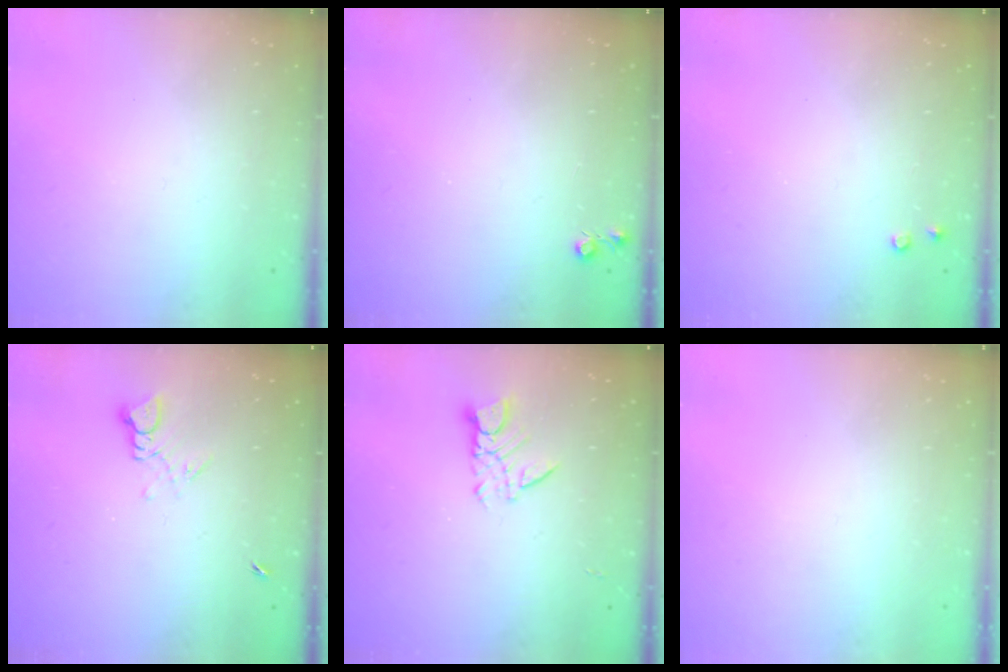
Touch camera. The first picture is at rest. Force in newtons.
{"total": 3.9, "press": 3.9, "slide": 0.6}
{"total": 2.8, "press": 2.8, "slide": 0.5}
{"total": 4.4, "press": 4.4, "slide": 0.1}
{"total": 6.4, "press": 6.4, "slide": 0.5}
{"total": 0.0}